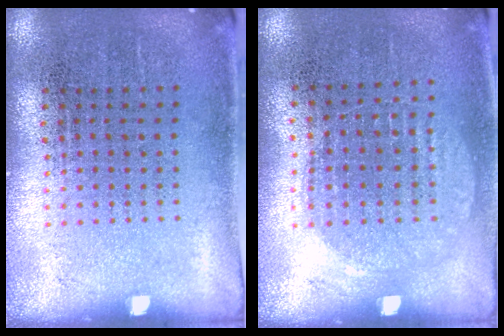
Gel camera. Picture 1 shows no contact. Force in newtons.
{"total": 1.0, "press": 0.9, "slide": 0.4}